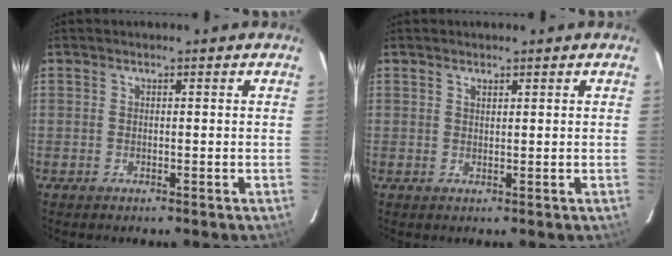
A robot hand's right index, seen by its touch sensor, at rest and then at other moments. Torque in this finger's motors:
{"motor_torque": [-0.15, 0.04, -0.04, 0.00]}